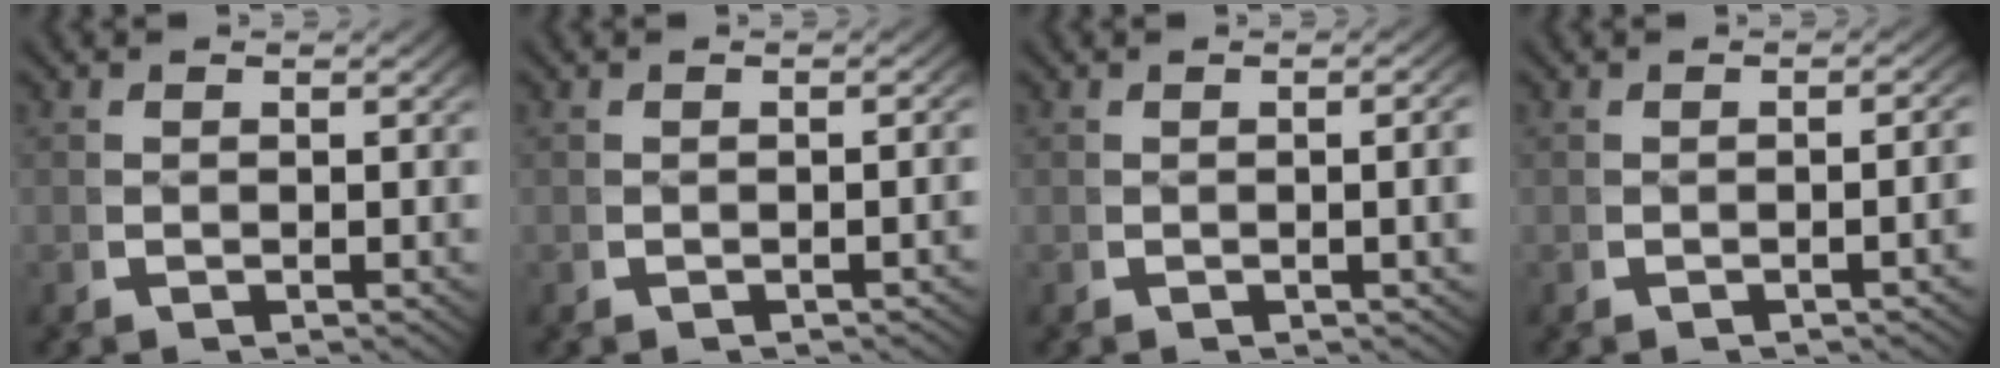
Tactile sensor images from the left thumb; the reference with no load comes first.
{"total": 1.1, "force": [-0.7, 0.1, 0.8], "torque": [-0.014, 0.003, -0.009]}
{"total": 2.3, "force": [0.0, 0.4, 2.2], "torque": [-0.027, 0.003, -0.002]}
{"total": 1.9, "force": [-0.5, 0.2, 1.8], "torque": [-0.024, 0.007, -0.010]}